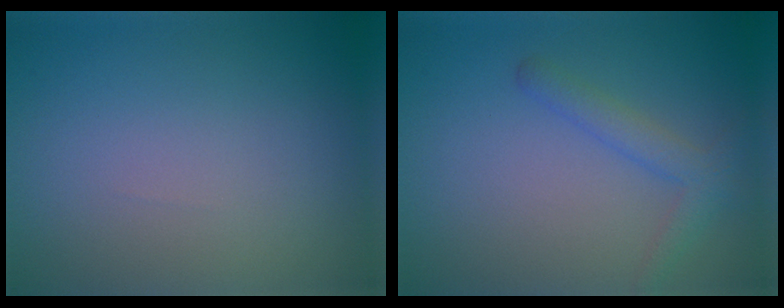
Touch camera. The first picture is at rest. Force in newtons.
{"total": 2.3, "press": 2.3, "slide": 0.1}